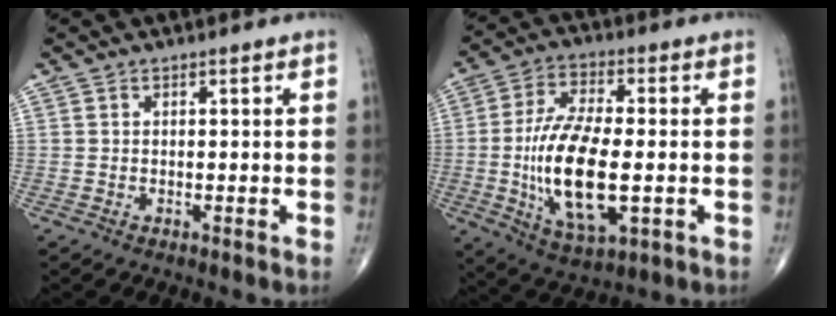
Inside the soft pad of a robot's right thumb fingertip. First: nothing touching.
{"total": 17.3, "force": [-2.2, 7.3, 15.5], "torque": [-0.298, -0.004, -0.034]}